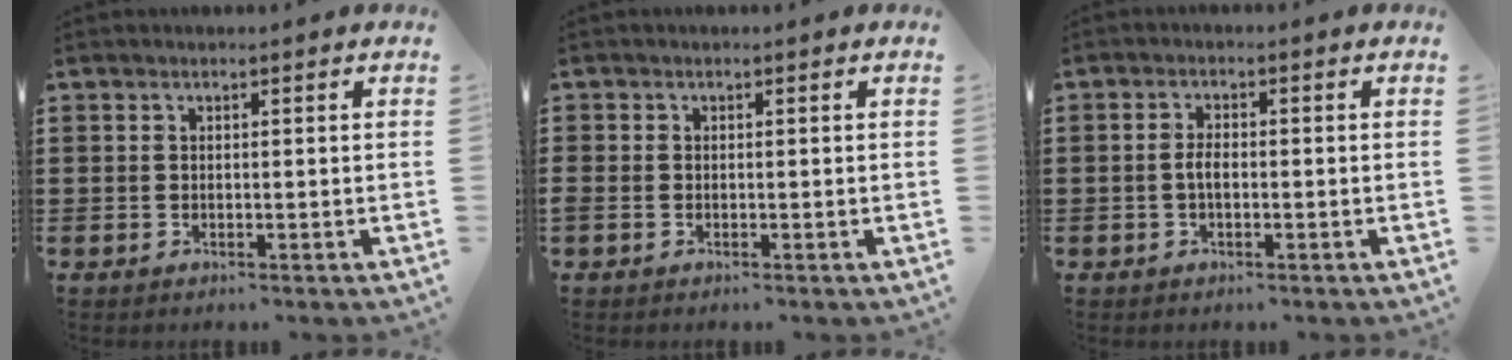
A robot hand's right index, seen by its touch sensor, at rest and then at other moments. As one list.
[{"total": 0.6, "force": [-0.4, 0.3, 0.2], "torque": [-0.005, 0.000, -0.008]}, {"total": 2.2, "force": [-0.6, 0.8, 1.9], "torque": [-0.044, -0.001, -0.013]}]